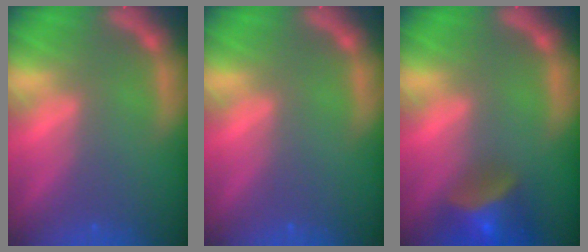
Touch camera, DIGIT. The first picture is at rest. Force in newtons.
{"total": 0.0}
{"total": 5.9}